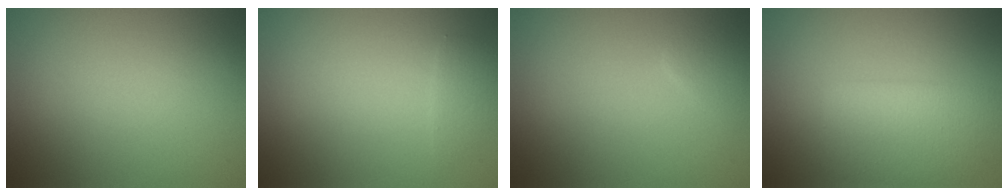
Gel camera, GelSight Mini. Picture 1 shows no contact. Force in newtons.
{"total": 1.1, "press": 1.1, "slide": 0.2}
{"total": 1.2, "press": 1.2, "slide": 0.1}
{"total": 4.5, "press": 4.5, "slide": 0.3}